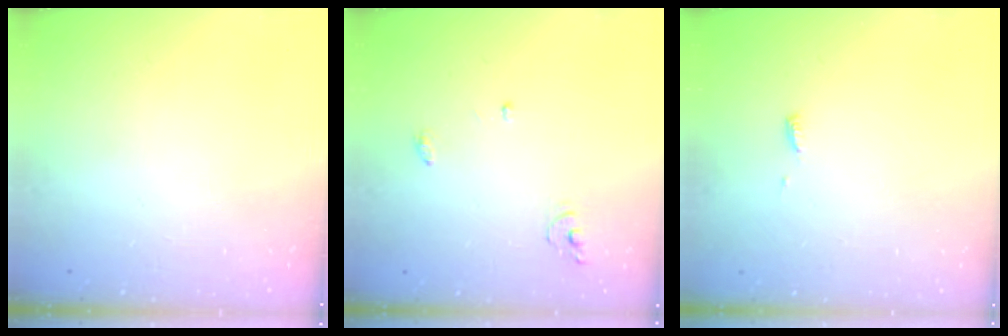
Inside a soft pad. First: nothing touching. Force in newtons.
{"total": 4.1, "press": 4.0, "slide": 0.3}
{"total": 3.9, "press": 3.9, "slide": 0.5}